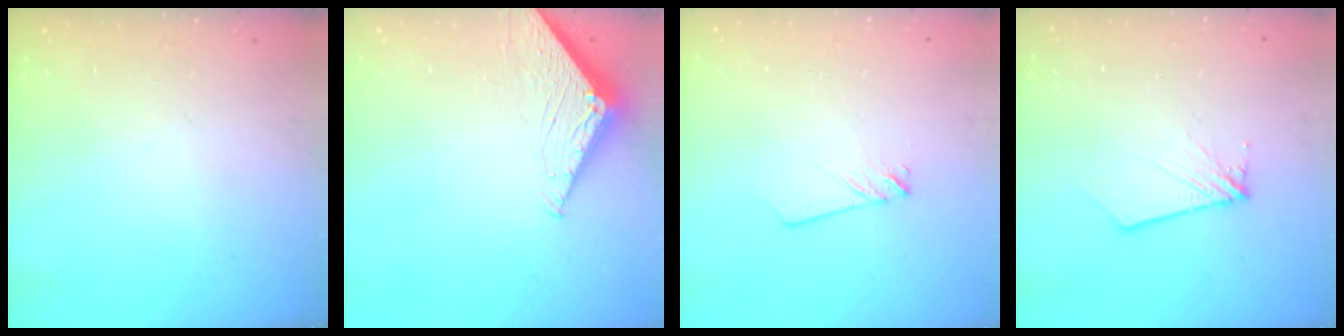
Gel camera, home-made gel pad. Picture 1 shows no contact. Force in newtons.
{"total": 4.0, "press": 4.0, "slide": 0.1}
{"total": 2.0, "press": 2.0, "slide": 0.1}
{"total": 2.8, "press": 2.8, "slide": 0.3}